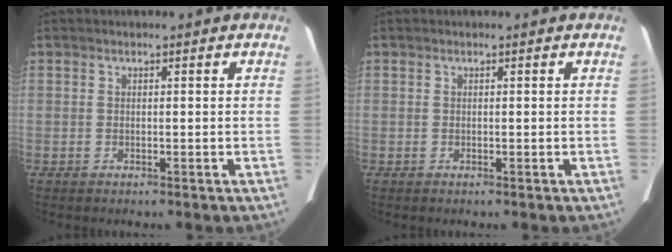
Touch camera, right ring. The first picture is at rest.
{"total": 0.0}